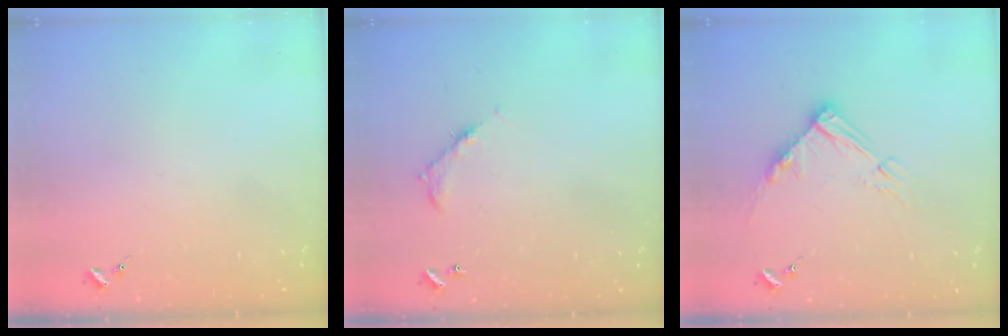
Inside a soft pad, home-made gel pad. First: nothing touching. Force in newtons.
{"total": 5.3, "press": 5.3, "slide": 0.4}
{"total": 10.5, "press": 10.4, "slide": 1.2}